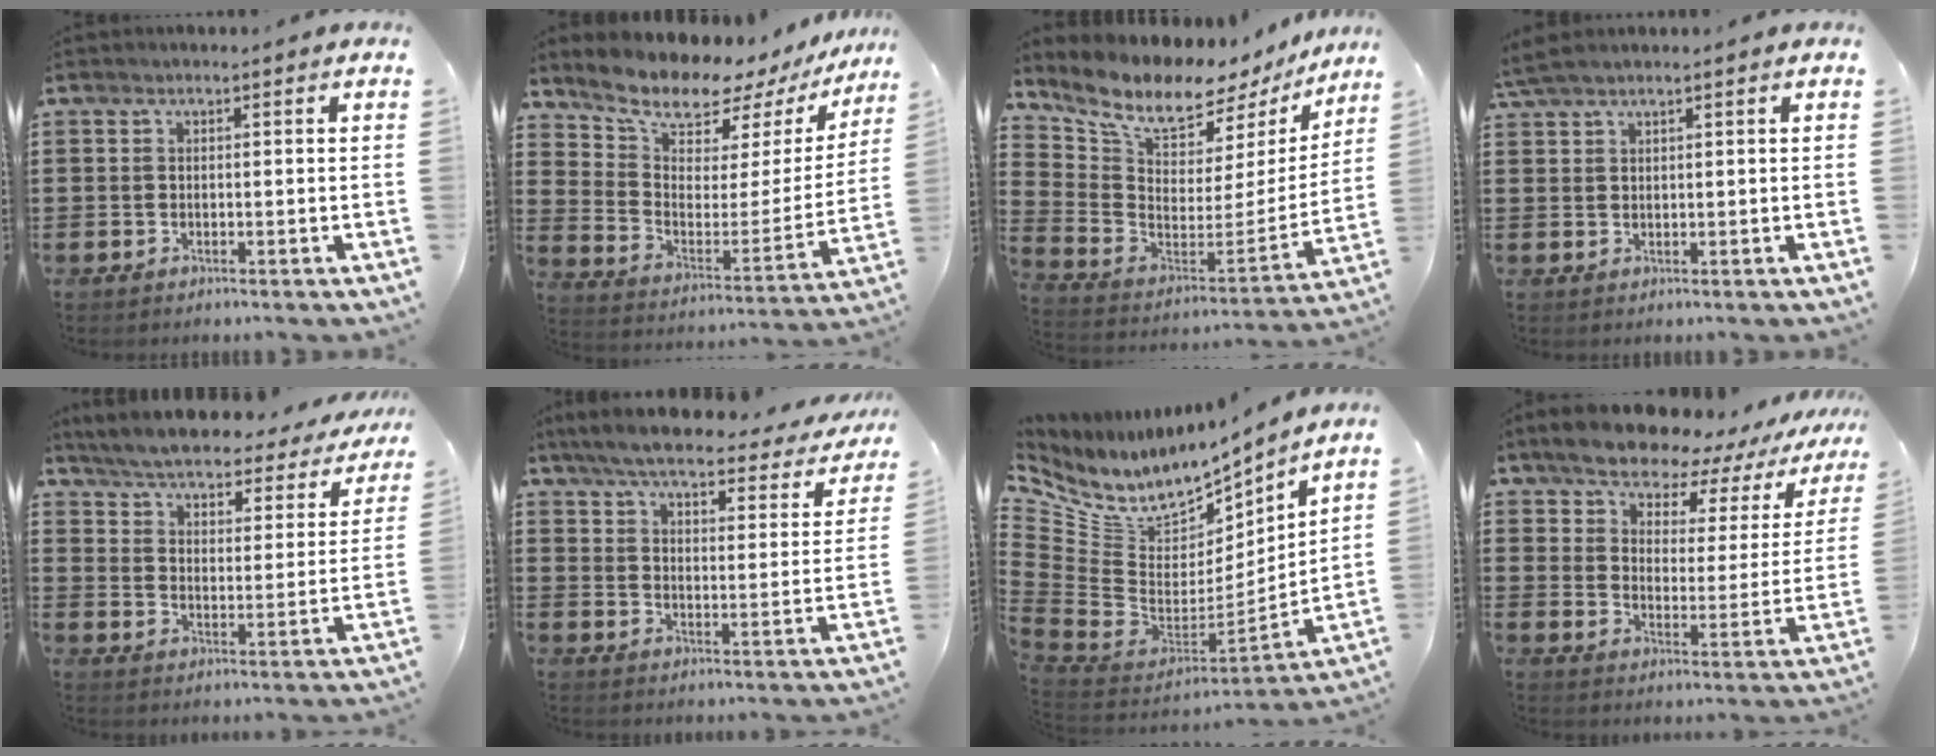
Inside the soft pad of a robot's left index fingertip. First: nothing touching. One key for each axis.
{"total": 9.5, "fx": 8.8, "fy": 2.1, "fz": 2.6, "tx": -0.086, "ty": -0.069, "tz": 0.148}
{"total": 9.4, "fx": 7.8, "fy": 3.2, "fz": 4.1, "tx": -0.108, "ty": -0.063, "tz": 0.132}
{"total": 2.2, "fx": 1.8, "fy": 0.1, "fz": 1.3, "tx": -0.028, "ty": 0.002, "tz": 0.034}
{"total": 4.4, "fx": 4.2, "fy": 0.0, "fz": 1.3, "tx": -0.049, "ty": -0.034, "tz": 0.066}
{"total": 5.9, "fx": 5.3, "fy": 0.6, "fz": 2.5, "tx": -0.075, "ty": -0.033, "tz": 0.089}
{"total": 9.2, "fx": 6.8, "fy": 4.8, "fz": 4.0, "tx": -0.130, "ty": -0.064, "tz": 0.121}
{"total": 7.3, "fx": 6.8, "fy": 1.8, "fz": 2.1, "tx": -0.071, "ty": -0.049, "tz": 0.116}